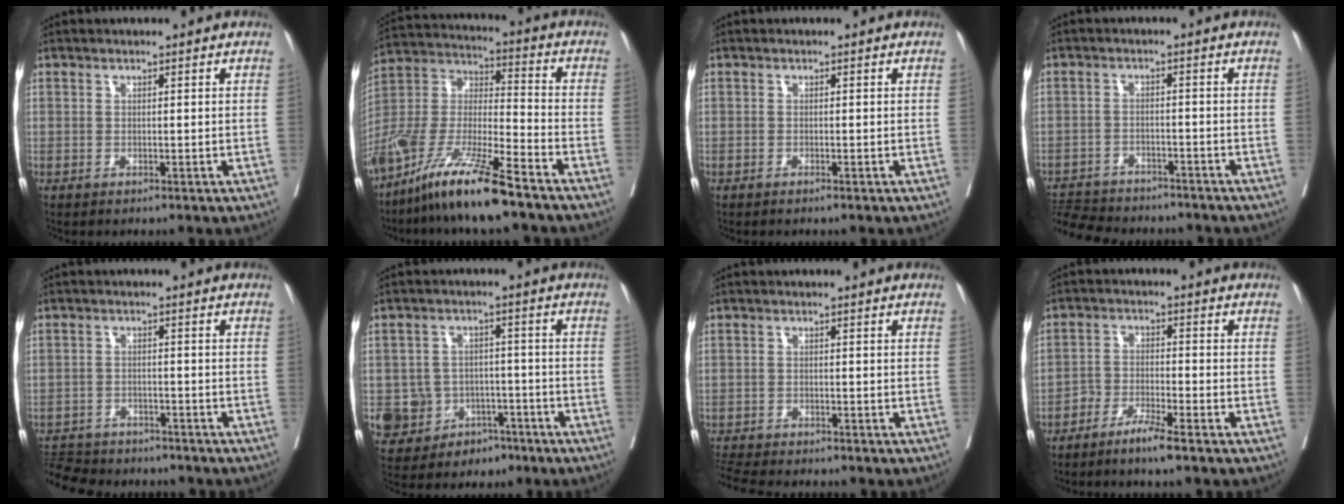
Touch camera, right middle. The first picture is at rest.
{"total": 16.7, "force": [-11.8, 1.5, 11.7], "torque": [-0.255, -0.032, -0.228]}
{"total": 0.7, "force": [-0.6, 0.0, 0.4], "torque": [-0.010, -0.001, -0.009]}
{"total": 12.0, "force": [-11.1, 3.1, 3.5], "torque": [-0.076, 0.001, -0.160]}
{"total": 10.9, "force": [-10.0, 3.3, 3.0], "torque": [-0.065, 0.000, -0.145]}
{"total": 7.7, "force": [-3.7, 6.7, 1.2], "torque": [-0.019, 0.015, -0.047]}
{"total": 8.2, "force": [-7.6, 0.8, 3.1], "torque": [-0.049, -0.011, -0.122]}
{"total": 4.4, "force": [-3.5, 0.2, 2.7], "torque": [-0.049, -0.004, -0.072]}